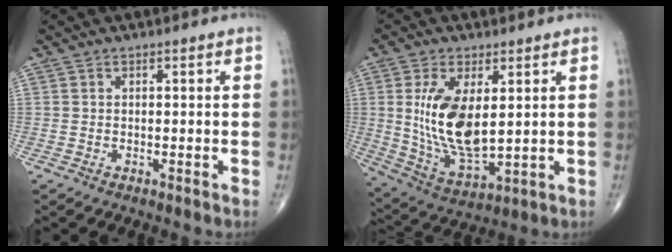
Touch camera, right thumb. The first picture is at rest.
{"total": 14.6, "force": [2.5, 6.9, 12.6], "torque": [-0.236, -0.024, 0.064]}